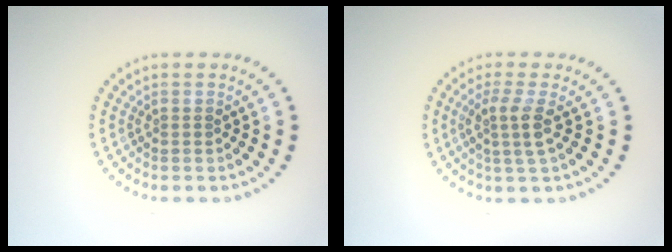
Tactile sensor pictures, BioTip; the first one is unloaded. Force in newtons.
{"total": 2.5, "press": 2.1, "slide": 1.5}